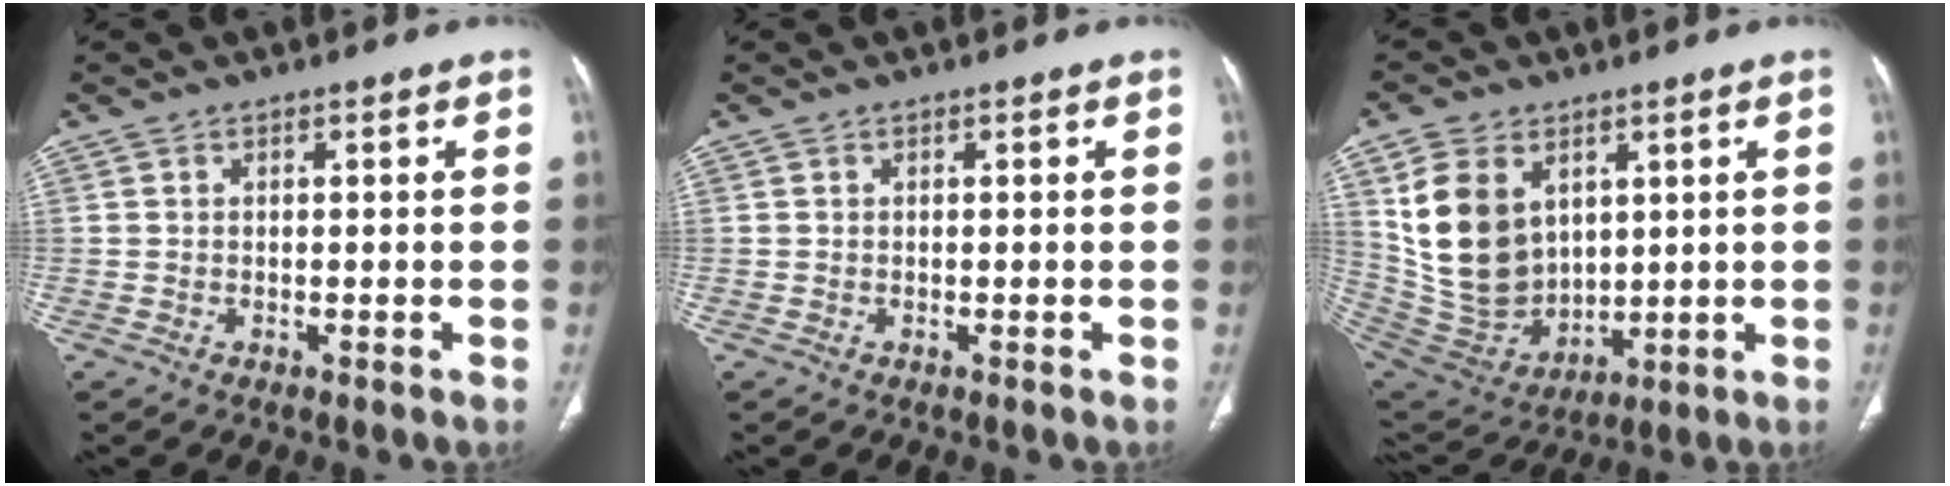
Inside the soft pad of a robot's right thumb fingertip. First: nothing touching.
{"total": 0.0}
{"total": 16.7, "force": [5.2, 11.9, 10.5], "torque": [-0.177, -0.024, 0.130]}